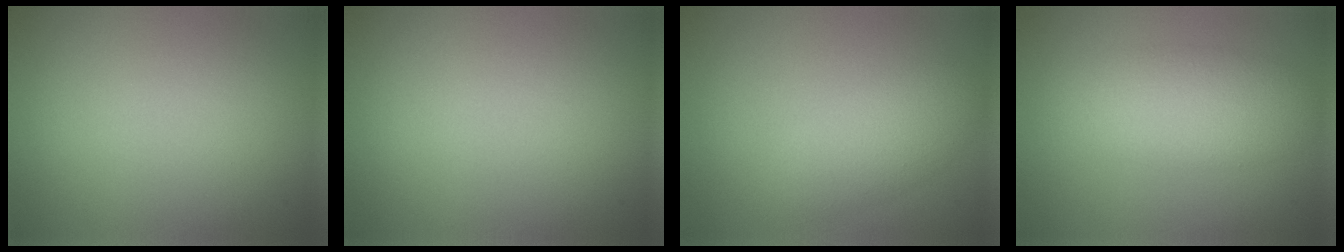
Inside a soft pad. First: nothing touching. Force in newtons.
{"total": 0.0}
{"total": 3.1, "press": 3.1, "slide": 0.2}
{"total": 4.5, "press": 4.5, "slide": 0.4}